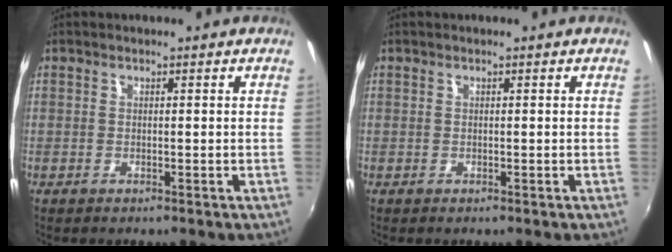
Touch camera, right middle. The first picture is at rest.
{"total": 0.0}